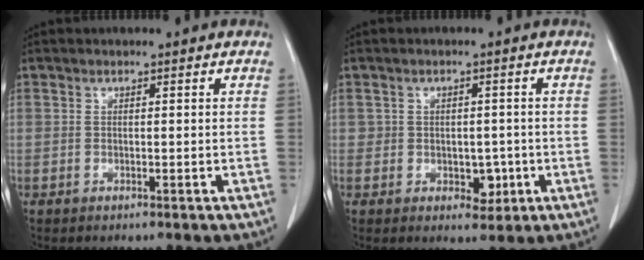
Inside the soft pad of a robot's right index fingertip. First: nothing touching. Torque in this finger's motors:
{"motor_torque": [0.00, 0.01, -0.07, 0.00]}